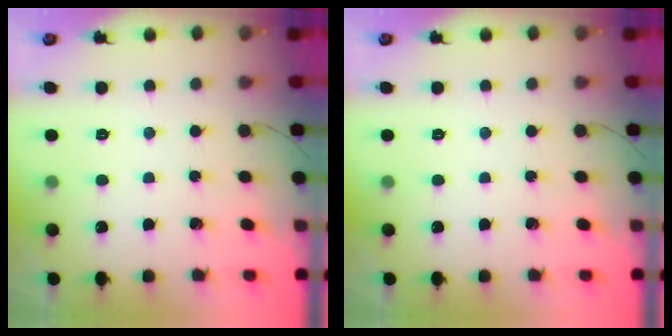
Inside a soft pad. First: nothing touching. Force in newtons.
{"total": 0.0}